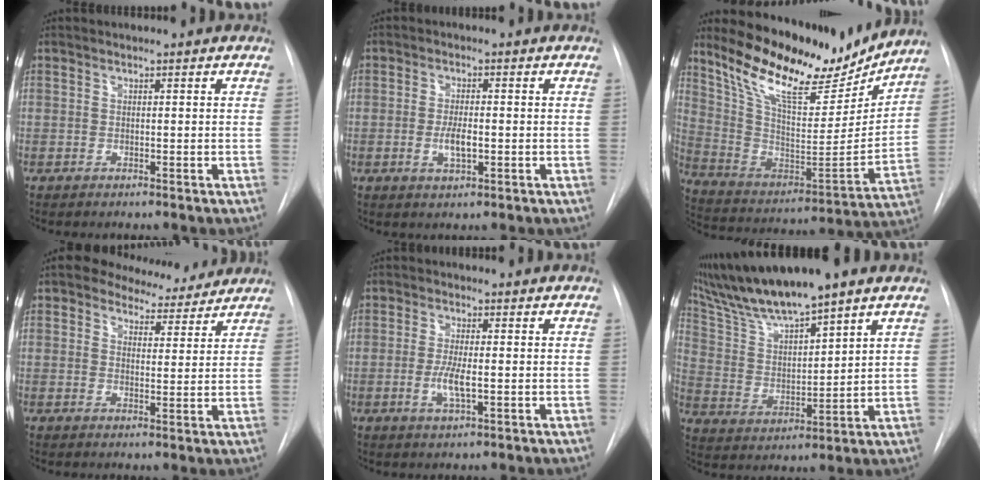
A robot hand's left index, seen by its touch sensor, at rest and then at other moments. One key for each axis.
{"total": 3.6, "fx": -0.8, "fy": 1.1, "fz": 3.4, "tx": -0.066, "ty": -0.003, "tz": -0.011}
{"total": 21.3, "fx": 17.8, "fy": 5.6, "fz": 10.3, "tx": -0.187, "ty": -0.022, "tz": 0.295}
{"total": 8.6, "fx": 7.6, "fy": 3.4, "fz": 2.0, "tx": -0.019, "ty": 0.006, "tz": 0.095}
{"total": 4.1, "fx": -0.8, "fy": 0.8, "fz": 4.0, "tx": -0.084, "ty": -0.008, "tz": -0.014}
{"total": 10.0, "fx": 9.2, "fy": 0.7, "fz": 3.7, "tx": -0.077, "ty": 0.018, "tz": 0.180}